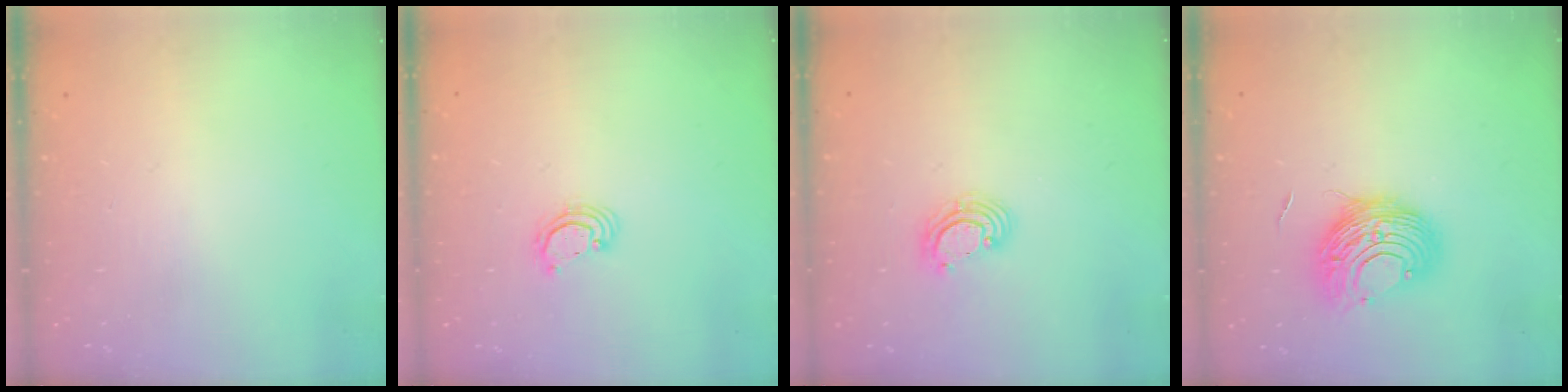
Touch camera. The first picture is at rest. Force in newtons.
{"total": 2.2, "press": 2.2, "slide": 0.2}
{"total": 3.6, "press": 3.6, "slide": 0.2}
{"total": 10.6, "press": 10.5, "slide": 1.0}